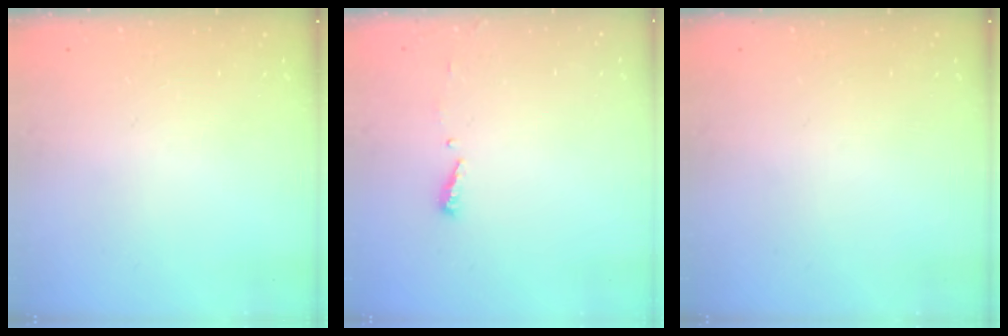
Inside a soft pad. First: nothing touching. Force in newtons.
{"total": 3.9, "press": 3.9, "slide": 0.4}
{"total": 0.0}